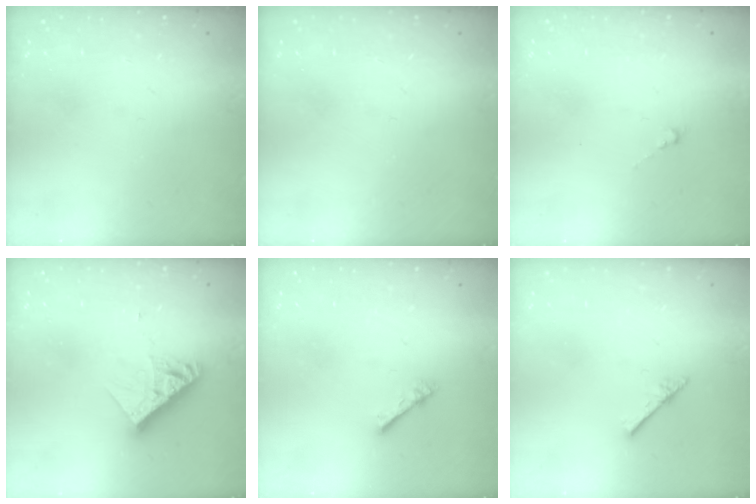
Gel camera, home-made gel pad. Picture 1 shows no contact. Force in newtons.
{"total": 0.0}
{"total": 0.0}
{"total": 10.2, "press": 10.2, "slide": 0.7}
{"total": 2.4, "press": 2.4, "slide": 0.2}
{"total": 2.3, "press": 2.3, "slide": 0.2}